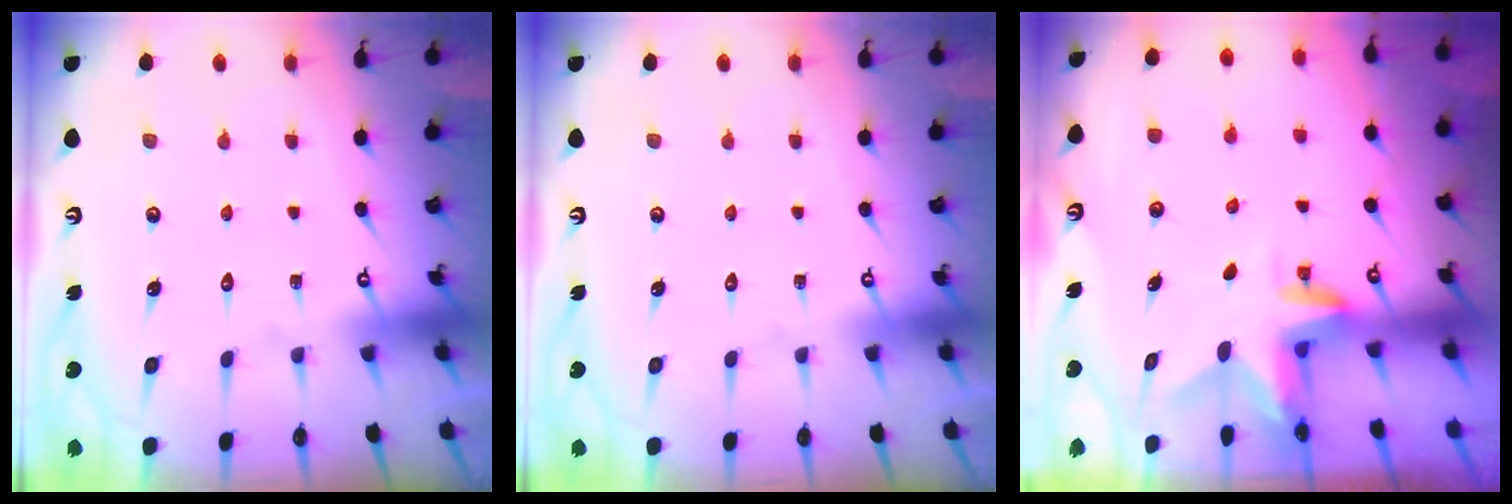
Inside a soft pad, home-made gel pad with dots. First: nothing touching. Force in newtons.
{"total": 0.0}
{"total": 2.8, "press": 2.8, "slide": 0.2}